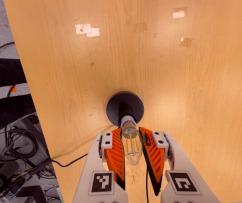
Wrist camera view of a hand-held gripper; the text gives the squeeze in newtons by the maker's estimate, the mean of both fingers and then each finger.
{"total": 21.7, "left": 21.0, "right": 22.4}